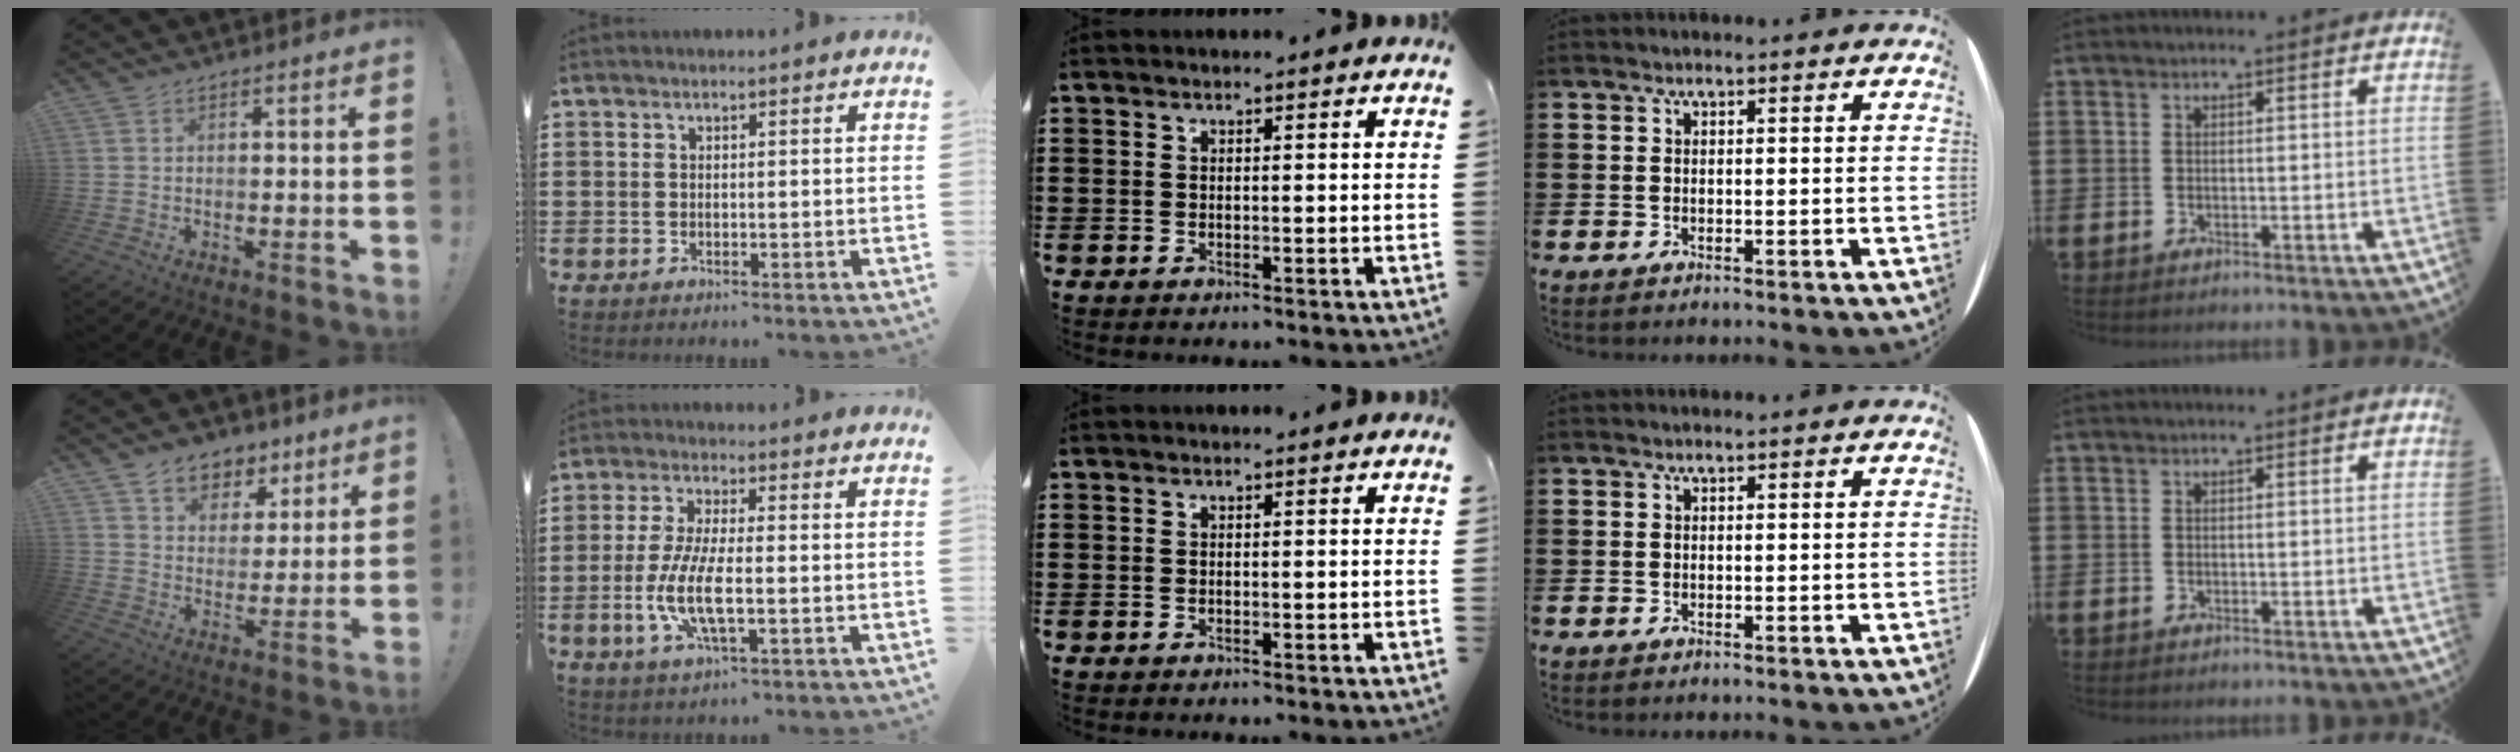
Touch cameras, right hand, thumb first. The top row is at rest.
{"thumb": {"total": 8.3, "force": [5.5, 6.0, 1.5], "torque": [-0.016, -0.041, 0.108]}, "index": {"total": 8.2, "force": [-2.2, 2.3, 7.5], "torque": [-0.169, -0.014, -0.046]}}